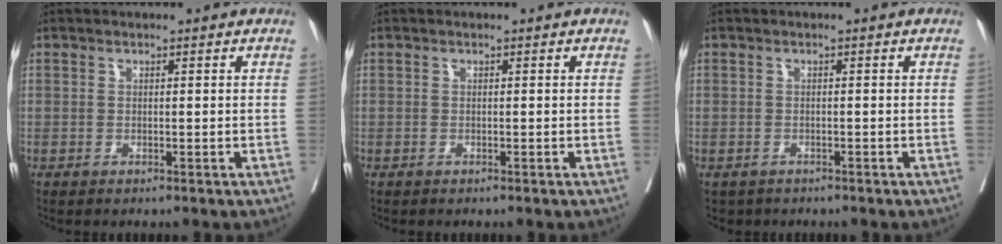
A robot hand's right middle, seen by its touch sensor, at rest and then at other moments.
{"total": 0.0}
{"total": 2.3, "force": [-1.8, 1.4, 0.0], "torque": [-0.004, 0.001, -0.029]}